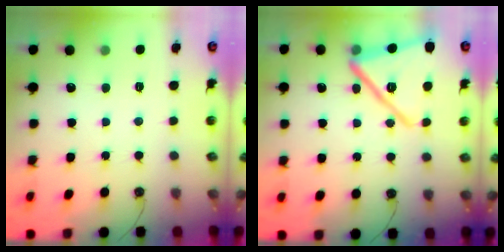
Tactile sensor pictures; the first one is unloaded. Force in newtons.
{"total": 18.6, "press": 17.4, "slide": 6.6}